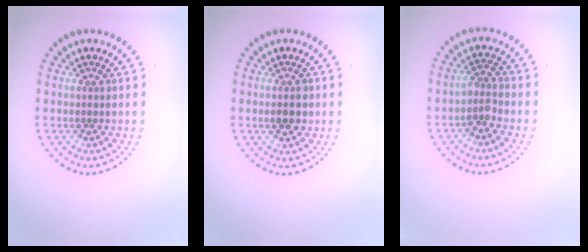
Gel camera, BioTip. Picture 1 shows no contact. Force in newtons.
{"total": 2.2, "press": 2.2, "slide": 0.2}
{"total": 1.8, "press": 1.3, "slide": 1.2}